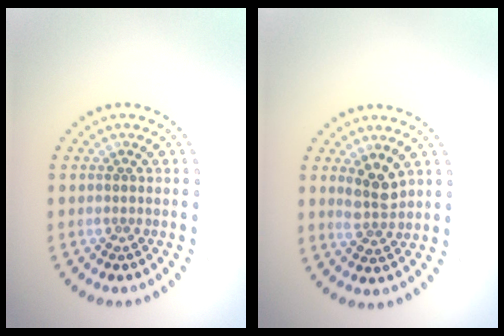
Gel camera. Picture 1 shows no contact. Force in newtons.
{"total": 2.6, "press": 2.4, "slide": 1.1}